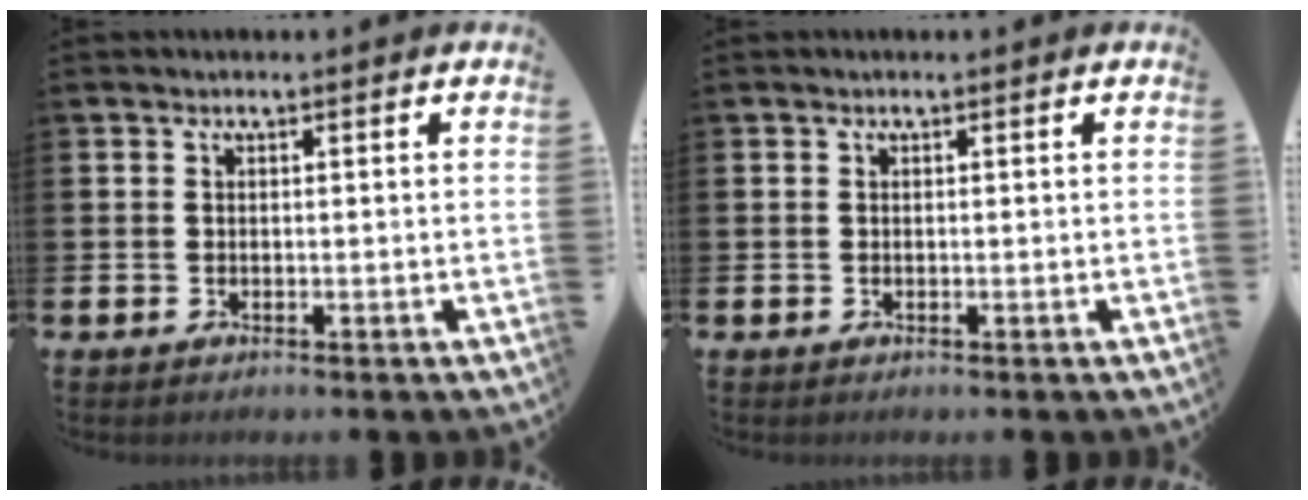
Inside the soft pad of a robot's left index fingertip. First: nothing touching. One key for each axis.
{"total": 0.0}